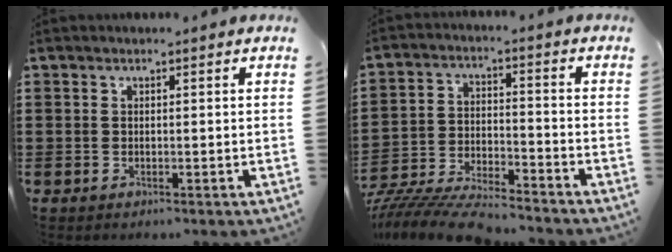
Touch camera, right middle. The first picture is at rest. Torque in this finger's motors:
{"motor_torque": [1.74, -0.08, 0.21, 0.21]}